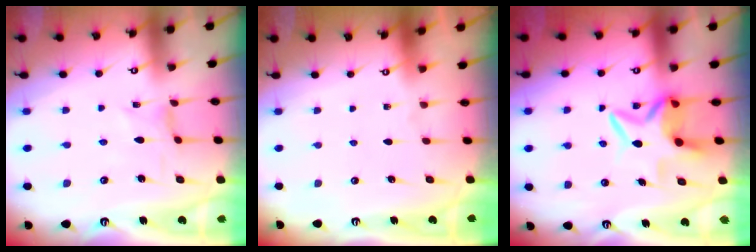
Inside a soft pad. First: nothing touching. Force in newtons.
{"total": 0.0}
{"total": 7.4, "press": 7.3, "slide": 0.9}